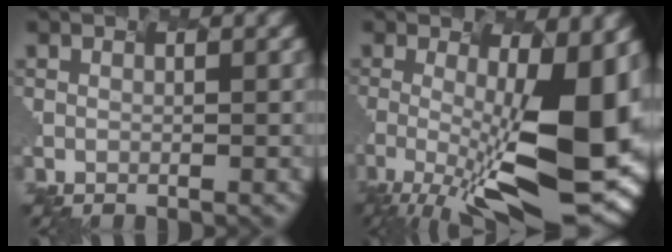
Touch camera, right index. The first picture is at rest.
{"total": 11.9, "force": [-2.9, 2.7, 11.2], "torque": [-0.187, -0.015, -0.024]}